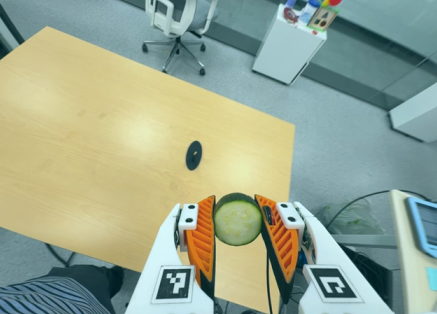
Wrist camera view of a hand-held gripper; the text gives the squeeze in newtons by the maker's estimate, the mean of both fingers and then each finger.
{"total": 11.4, "left": 10.4, "right": 12.4}